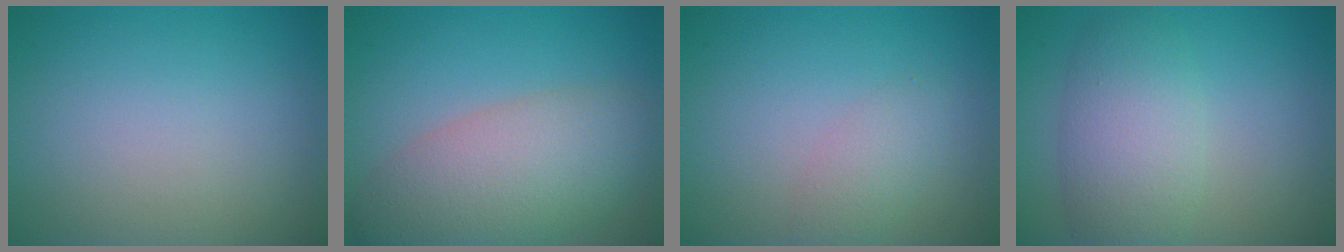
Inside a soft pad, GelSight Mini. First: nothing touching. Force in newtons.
{"total": 7.9, "press": 7.9, "slide": 0.6}
{"total": 1.8, "press": 1.8, "slide": 0.0}
{"total": 5.5, "press": 5.5, "slide": 0.2}